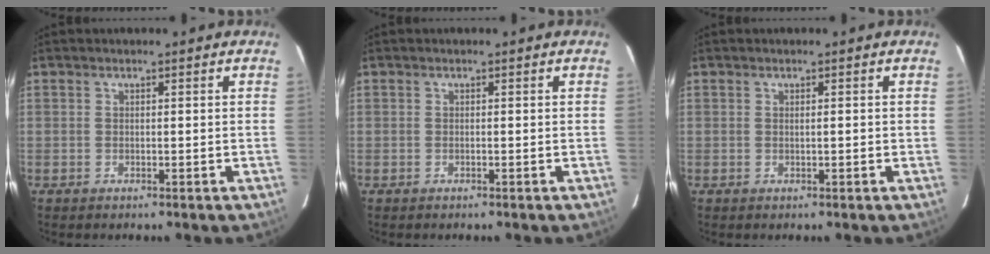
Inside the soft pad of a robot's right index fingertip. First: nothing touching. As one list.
[{"total": 0.0}, {"total": 0.7, "force": [0.1, 0.1, 0.6], "torque": [-0.013, 0.001, 0.003]}]